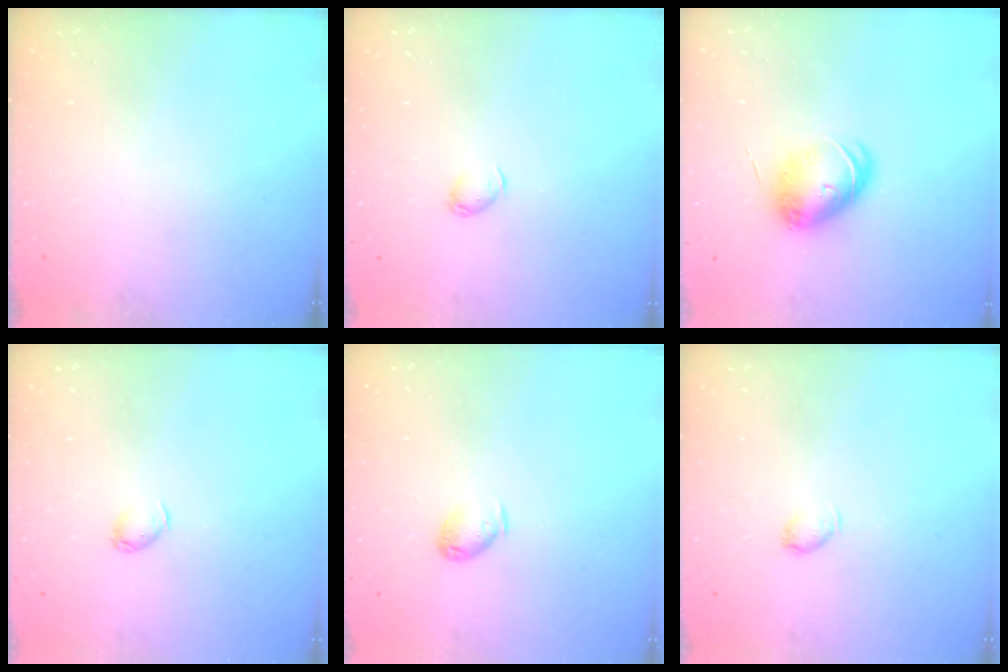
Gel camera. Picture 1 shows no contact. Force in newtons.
{"total": 3.1, "press": 3.0, "slide": 0.6}
{"total": 8.0, "press": 7.9, "slide": 0.7}
{"total": 2.9, "press": 2.8, "slide": 0.6}
{"total": 5.8, "press": 5.8, "slide": 0.4}
{"total": 3.2, "press": 3.1, "slide": 0.6}